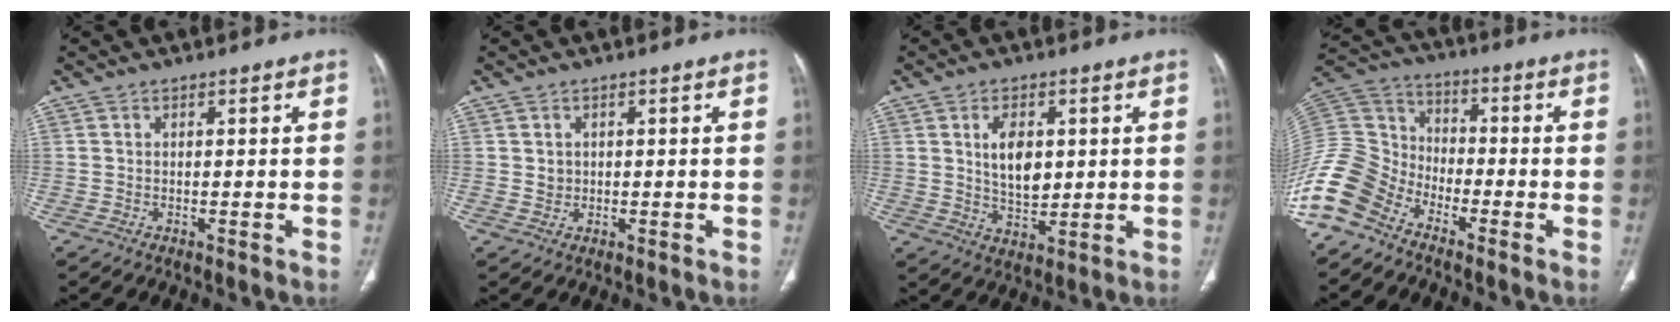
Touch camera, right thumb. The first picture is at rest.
{"total": 1.7, "force": [0.2, 1.5, 0.6], "torque": [-0.002, 0.000, 0.008]}
{"total": 7.8, "force": [1.7, 4.7, 6.0], "torque": [-0.082, -0.015, 0.034]}
{"total": 17.2, "force": [-11.4, 10.7, 7.3], "torque": [-0.177, 0.058, -0.229]}